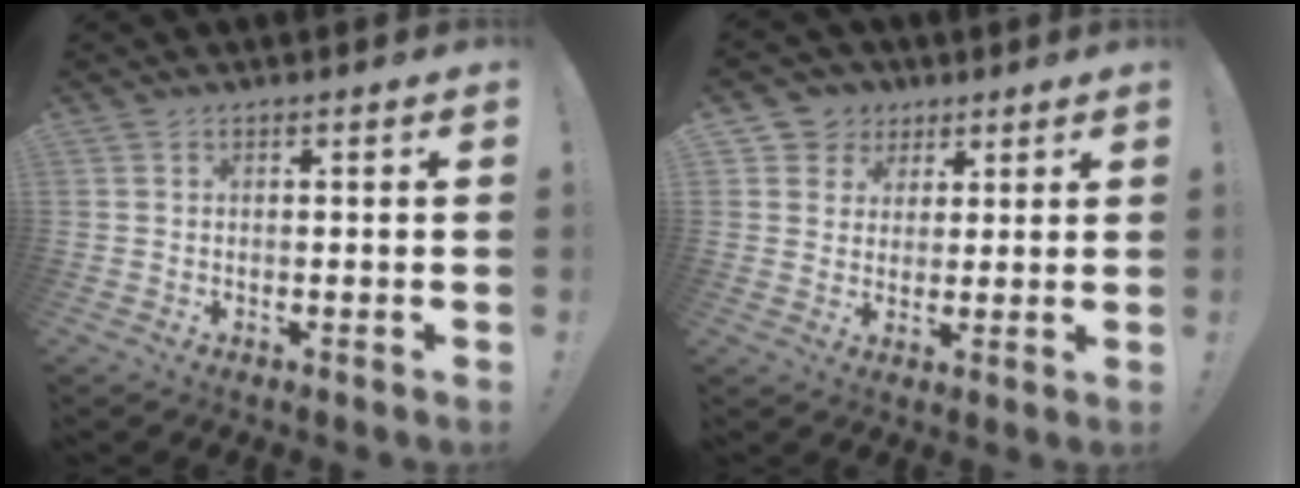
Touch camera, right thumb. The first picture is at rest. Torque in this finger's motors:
{"motor_torque": [0.08, -0.18, -0.21, -0.02, -0.02]}